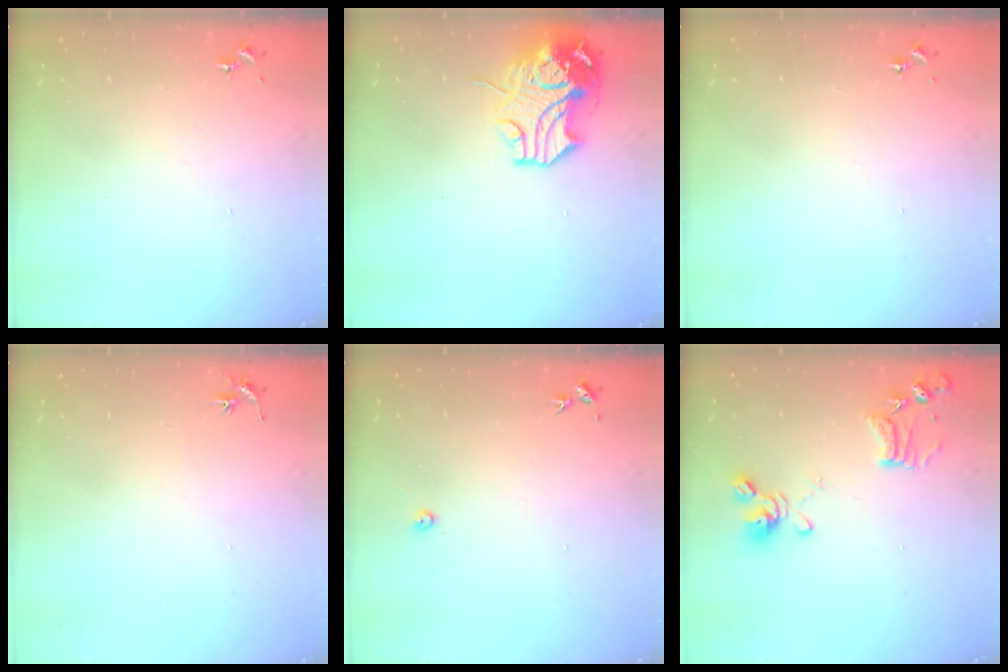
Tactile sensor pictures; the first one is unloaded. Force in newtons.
{"total": 13.9, "press": 13.7, "slide": 2.3}
{"total": 0.0}
{"total": 2.9, "press": 2.9, "slide": 0.3}
{"total": 3.0, "press": 3.0, "slide": 0.4}
{"total": 13.1, "press": 13.0, "slide": 1.3}